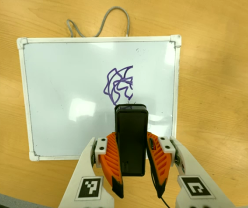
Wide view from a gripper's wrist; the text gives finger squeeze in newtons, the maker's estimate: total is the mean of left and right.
{"total": 8.8, "left": 6.4, "right": 11.2}